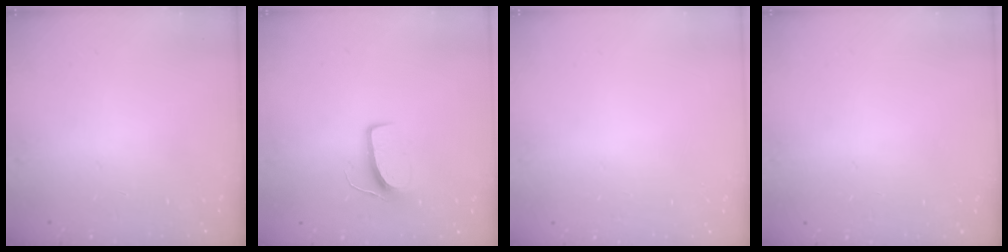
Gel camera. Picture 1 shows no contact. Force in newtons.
{"total": 6.7, "press": 6.7, "slide": 0.5}
{"total": 0.0}
{"total": 0.0}